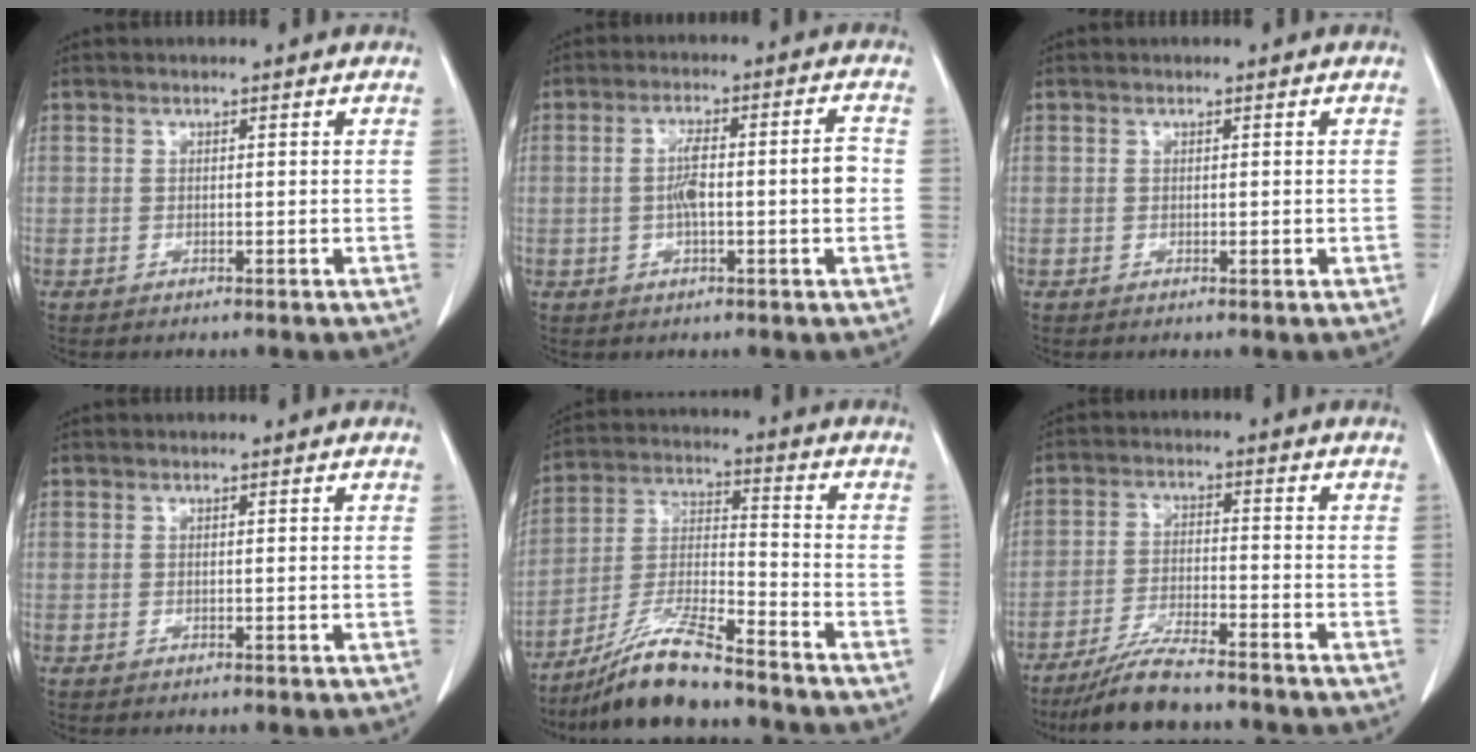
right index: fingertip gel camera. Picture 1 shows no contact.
{"total": 7.9, "force": [-0.7, 1.2, 7.8], "torque": [-0.138, 0.022, -0.010]}
{"total": 0.6, "force": [0.0, 0.3, 0.5], "torque": [-0.010, -0.002, 0.004]}
{"total": 0.0}
{"total": 12.1, "force": [-9.9, 0.9, 6.9], "torque": [-0.142, -0.018, -0.184]}
{"total": 8.0, "force": [-7.0, 0.4, 3.9], "torque": [-0.074, -0.026, -0.123]}